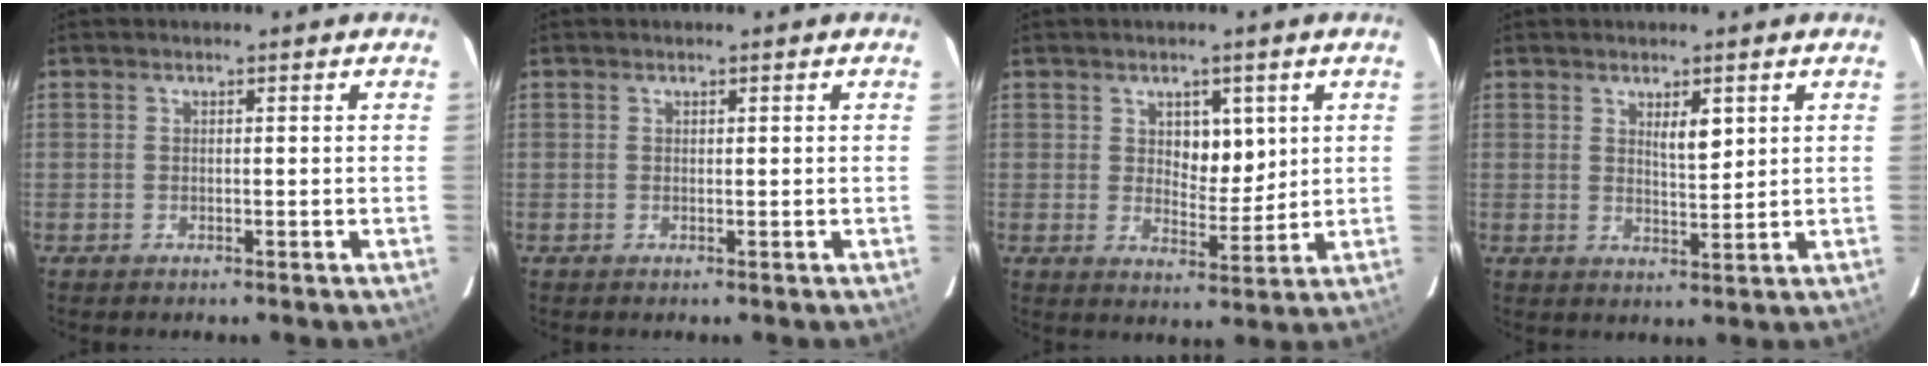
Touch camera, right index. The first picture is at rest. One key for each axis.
{"total": 0.0}
{"total": 5.4, "fx": 2.0, "fy": 3.0, "fz": 4.0, "tx": -0.056, "ty": -0.001, "tz": 0.036}
{"total": 3.5, "fx": 1.6, "fy": 0.9, "fz": 2.9, "tx": -0.051, "ty": -0.004, "tz": 0.031}